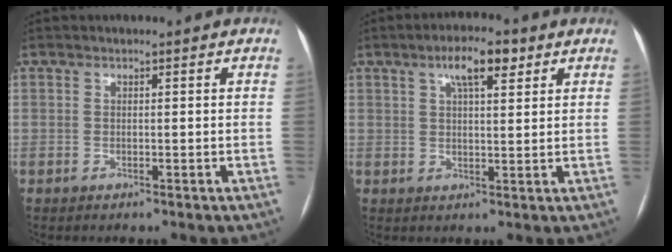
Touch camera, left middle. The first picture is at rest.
{"total": 6.2, "force": [3.4, 1.7, 4.9], "torque": [-0.088, 0.014, 0.053]}